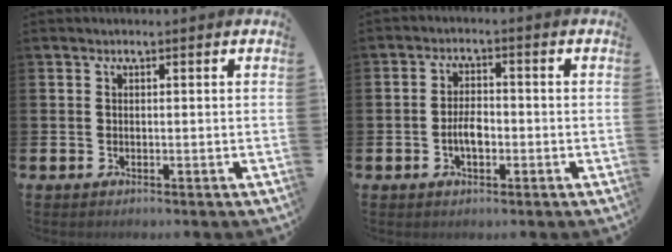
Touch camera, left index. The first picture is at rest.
{"total": 3.3, "force": [-0.8, 1.7, 2.7], "torque": [-0.042, 0.004, -0.018]}